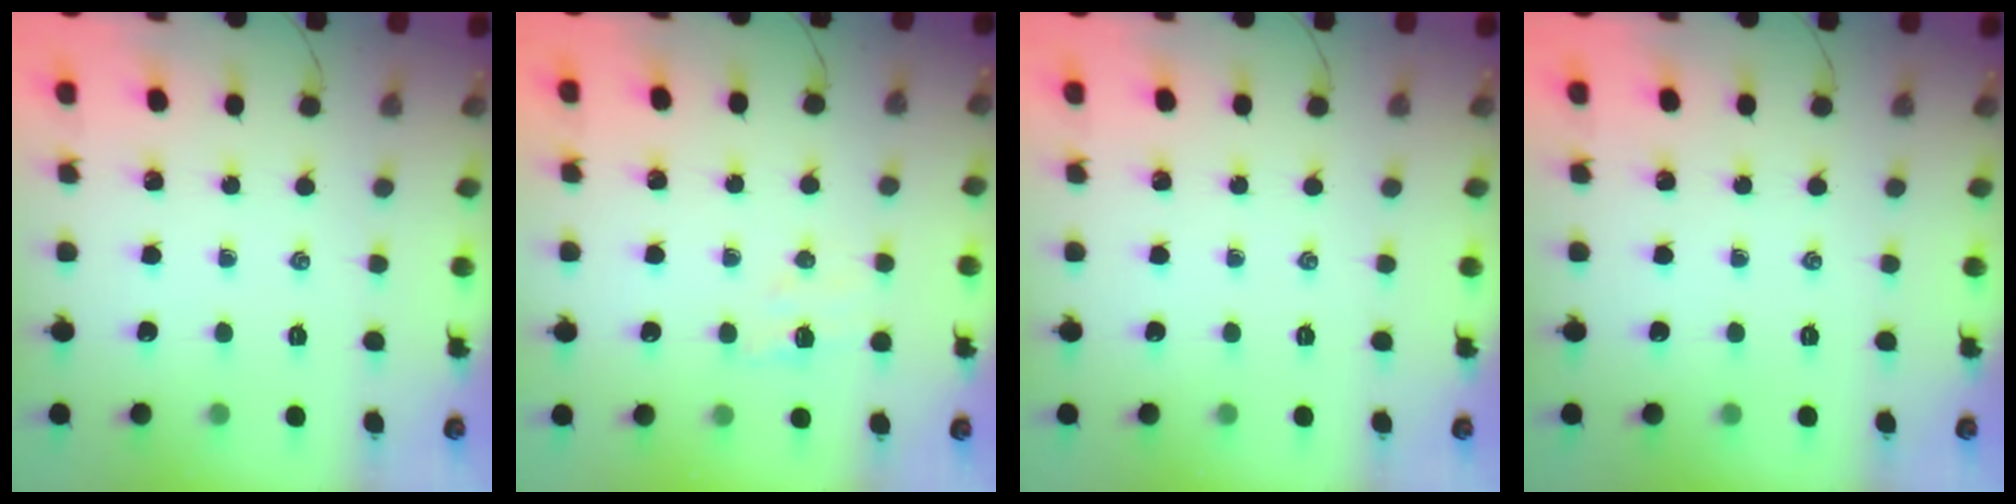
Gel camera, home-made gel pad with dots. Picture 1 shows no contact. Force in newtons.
{"total": 5.4, "press": 5.3, "slide": 1.2}
{"total": 0.0}
{"total": 0.0}